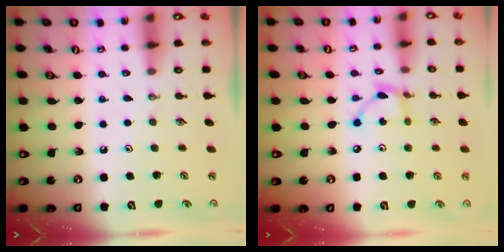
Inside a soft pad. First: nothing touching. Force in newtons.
{"total": 5.1, "press": 5.0, "slide": 0.2}